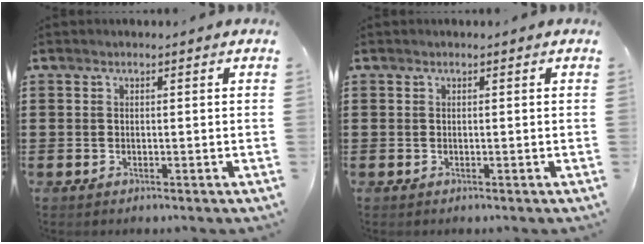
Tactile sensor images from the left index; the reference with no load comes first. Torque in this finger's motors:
{"motor_torque": [0.00, 0.00, 0.01, -0.01]}